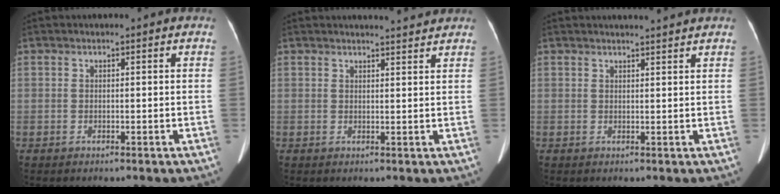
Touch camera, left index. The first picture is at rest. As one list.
[{"total": 3.9, "force": [3.8, 0.0, 0.8], "torque": [-0.016, 0.004, 0.044]}, {"total": 3.8, "force": [3.6, -0.3, 1.2], "torque": [-0.017, 0.009, 0.042]}]